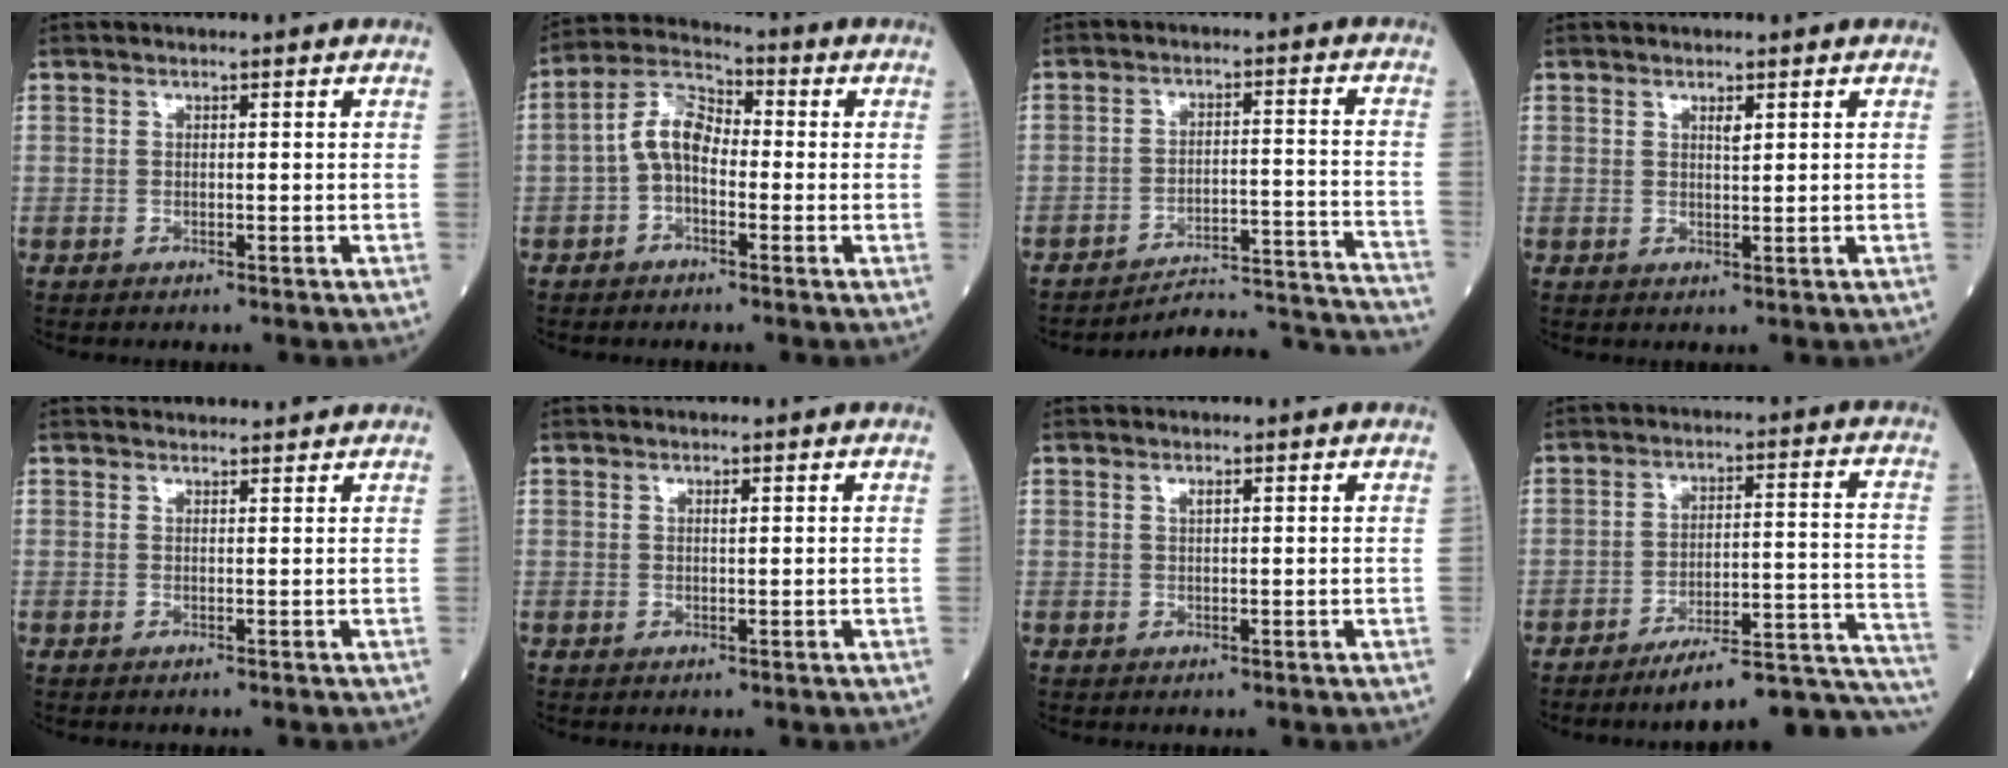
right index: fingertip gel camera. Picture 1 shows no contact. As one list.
[{"total": 6.7, "force": [-1.0, 3.6, 5.6], "torque": [-0.112, 0.026, -0.028]}, {"total": 18.1, "force": [-18.0, -1.5, 2.1], "torque": [0.005, 0.018, -0.235]}, {"total": 1.3, "force": [0.7, 0.2, 1.0], "torque": [-0.020, -0.003, 0.013]}, {"total": 4.4, "force": [4.3, 0.4, 0.7], "torque": [-0.015, 0.030, 0.048]}, {"total": 0.7, "force": [0.3, 0.1, 0.6], "torque": [-0.013, -0.001, 0.006]}, {"total": 0.7, "force": [0.4, 0.2, 0.6], "torque": [-0.014, -0.001, 0.007]}, {"total": 18.6, "force": [-17.3, 0.2, 7.0], "torque": [-0.029, 0.034, -0.230]}]